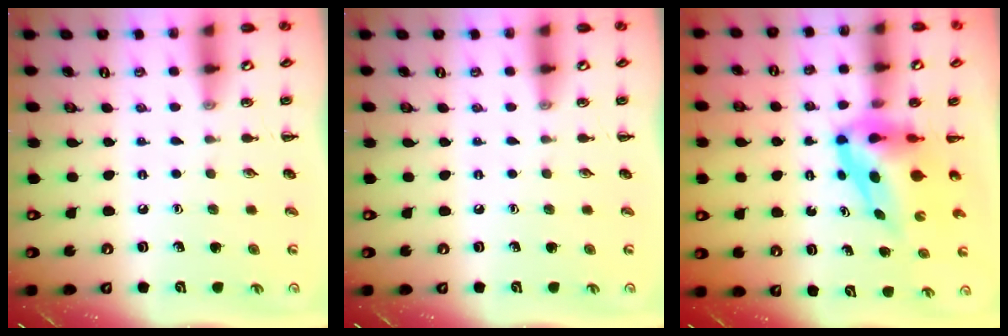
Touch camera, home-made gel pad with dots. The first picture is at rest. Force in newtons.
{"total": 0.0}
{"total": 6.6, "press": 6.4, "slide": 1.7}